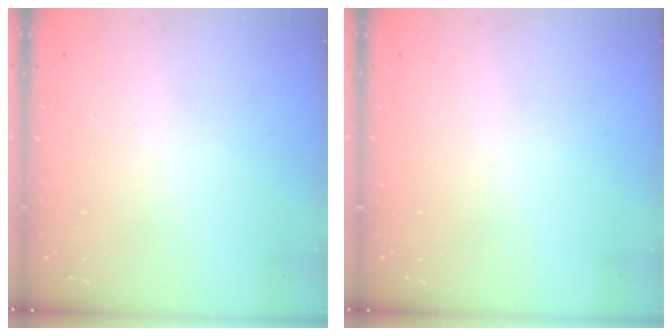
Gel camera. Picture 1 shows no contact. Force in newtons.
{"total": 0.0}